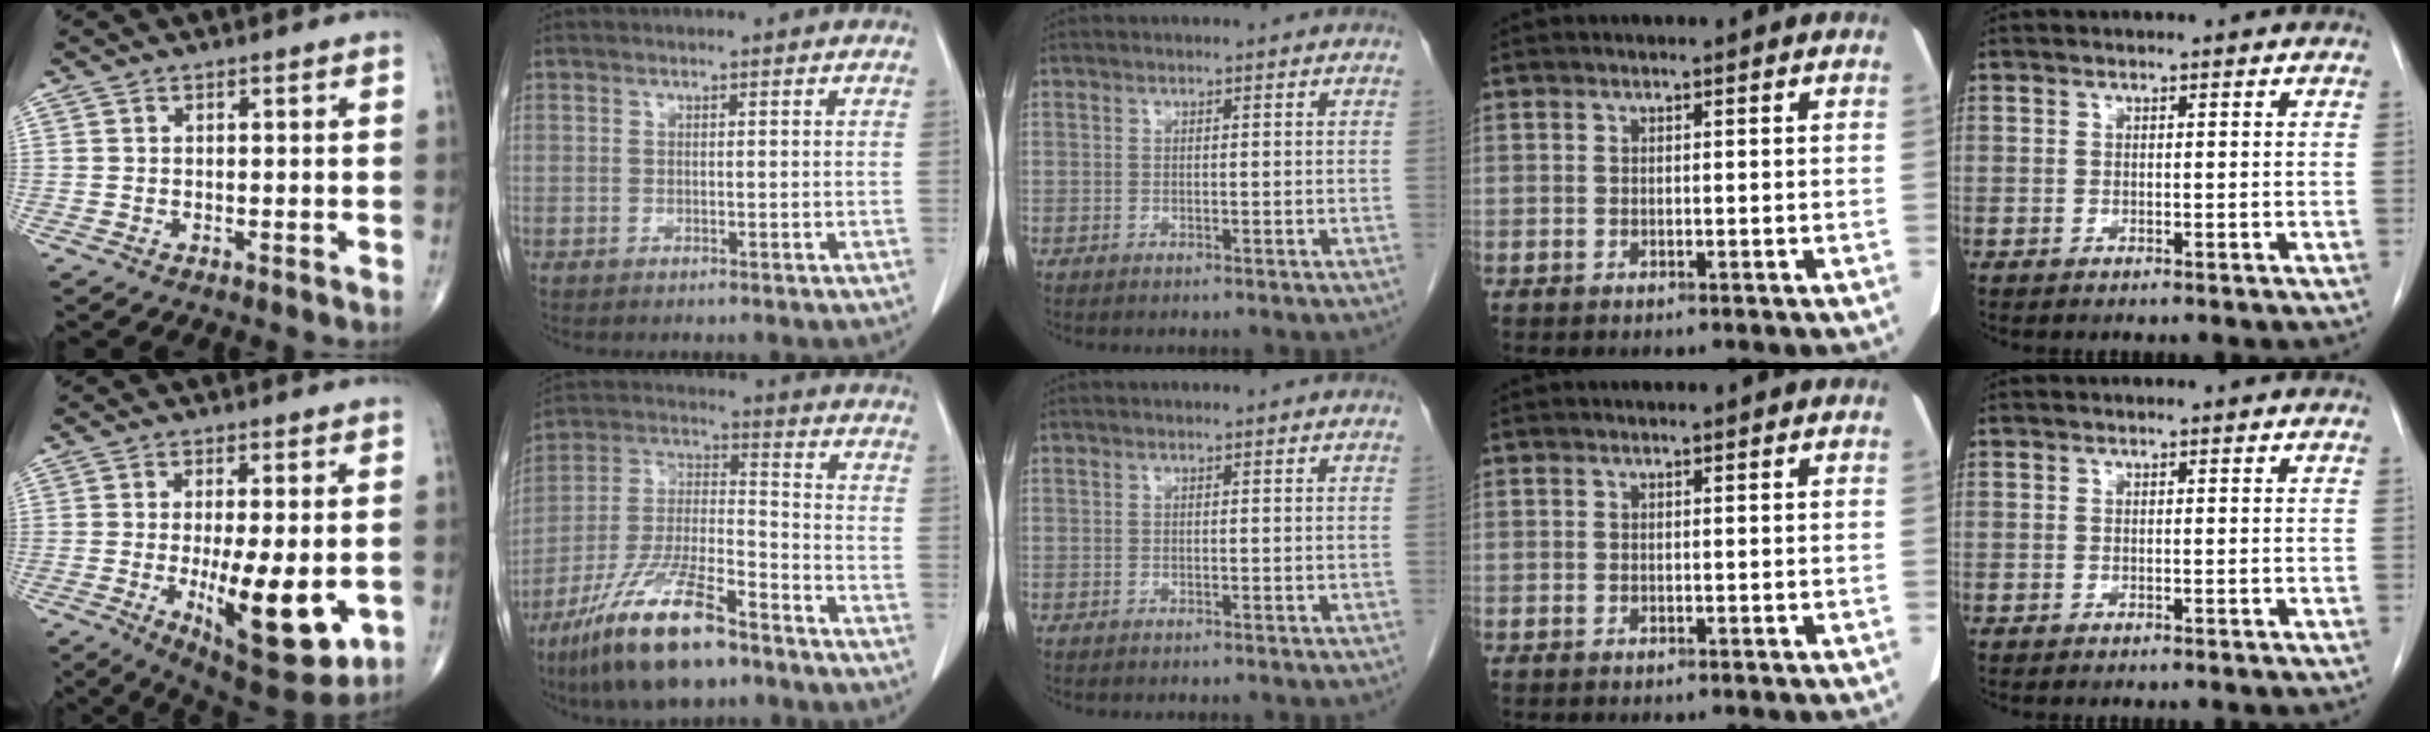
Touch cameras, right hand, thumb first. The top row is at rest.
{"thumb": {"total": 16.5, "force": [-3.4, 5.8, 15.1], "torque": [-0.219, -0.026, -0.034]}, "index": {"total": 16.6, "force": [-11.3, 3.7, 11.6], "torque": [-0.245, -0.020, -0.209]}}